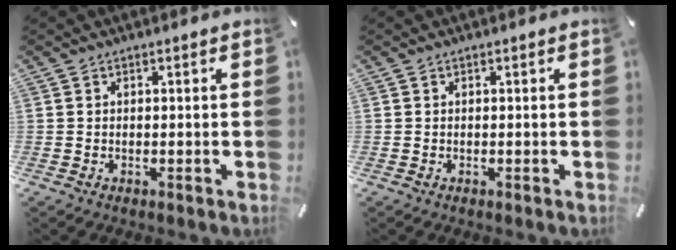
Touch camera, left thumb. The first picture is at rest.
{"total": 0.0}